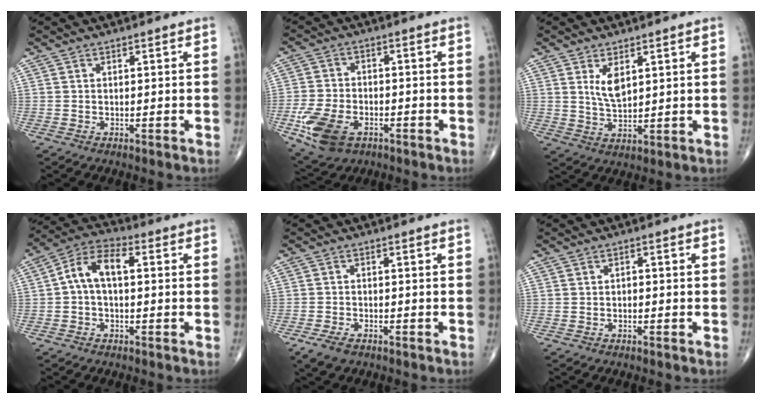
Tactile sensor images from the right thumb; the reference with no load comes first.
{"total": 11.0, "force": [-4.5, 6.8, 7.3], "torque": [-0.144, 0.009, -0.078]}
{"total": 4.9, "force": [2.1, 2.3, 3.9], "torque": [-0.065, -0.018, 0.045]}
{"total": 8.5, "force": [0.7, 4.7, 7.0], "torque": [-0.126, 0.033, 0.003]}
{"total": 3.7, "force": [-2.3, 1.9, 2.2], "torque": [-0.044, 0.001, -0.039]}
{"total": 0.9, "force": [-0.2, 0.6, 0.6], "torque": [-0.002, 0.004, -0.006]}